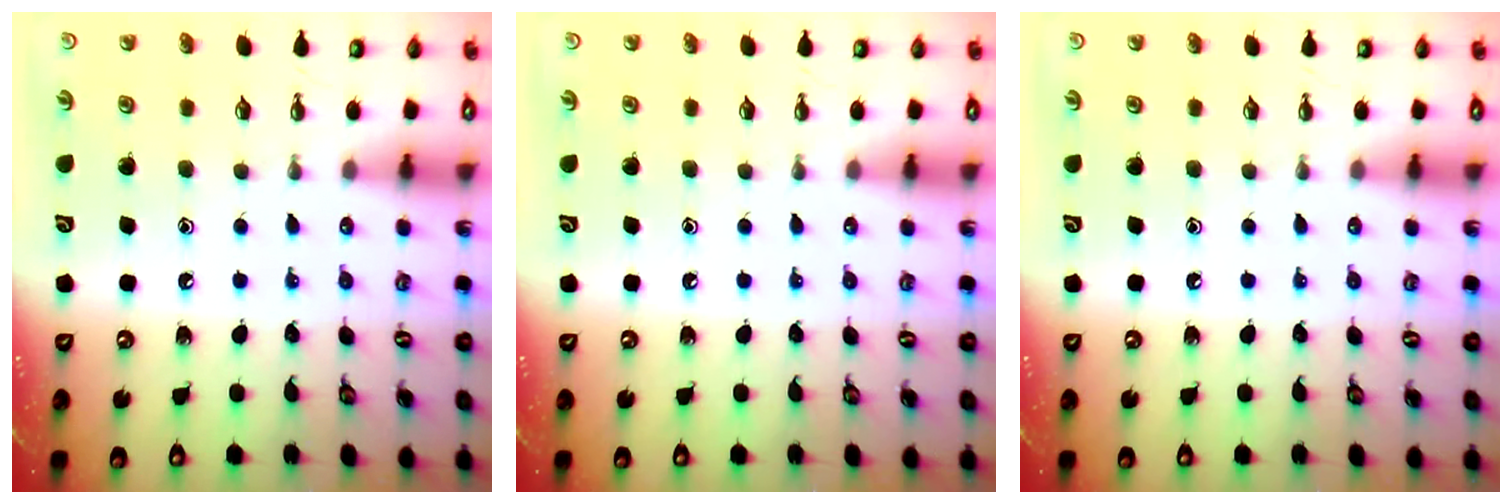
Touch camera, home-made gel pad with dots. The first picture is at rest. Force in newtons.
{"total": 0.0}
{"total": 0.0}